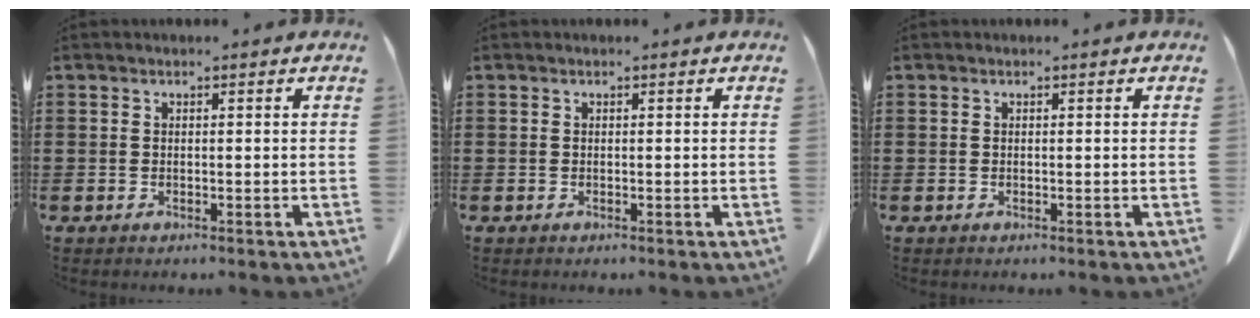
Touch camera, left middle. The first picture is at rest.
{"total": 0.0}
{"total": 0.0}